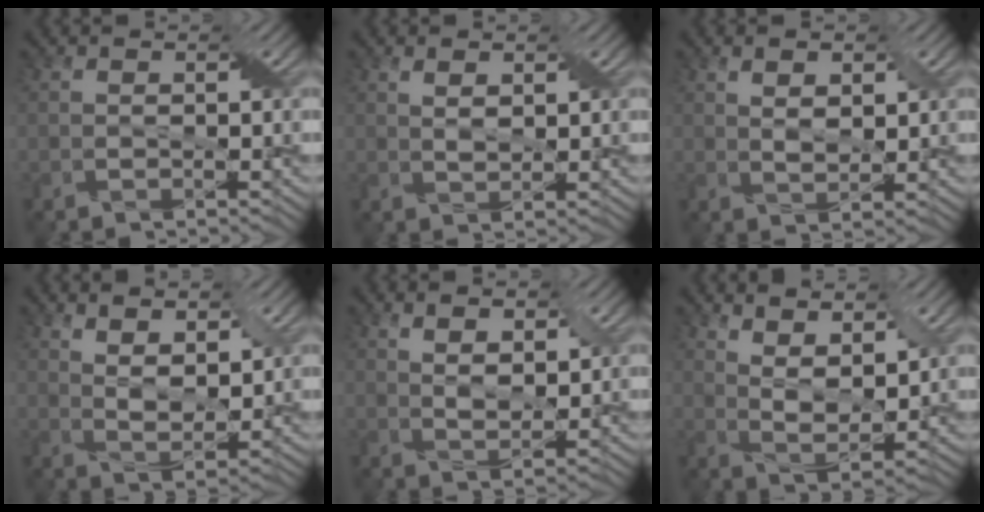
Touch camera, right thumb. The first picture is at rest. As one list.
[{"total": 2.0, "force": [1.0, 0.8, 1.4], "torque": [-0.031, -0.002, 0.023]}, {"total": 3.2, "force": [1.4, 1.6, 2.4], "torque": [-0.047, -0.005, 0.030]}, {"total": 5.6, "force": [3.3, 2.3, 3.9], "torque": [-0.070, -0.012, 0.068]}, {"total": 4.3, "force": [2.1, 1.9, 3.3], "torque": [-0.060, -0.010, 0.042]}, {"total": 6.8, "force": [4.3, 2.7, 4.5], "torque": [-0.087, -0.009, 0.090]}]